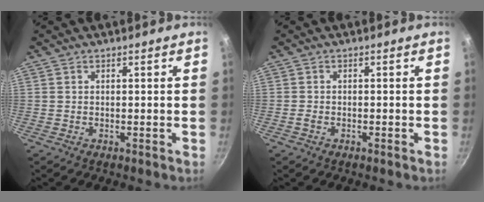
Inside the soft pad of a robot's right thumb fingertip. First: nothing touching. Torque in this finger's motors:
{"motor_torque": [0.13, -0.14, -0.22, -0.27, 0.02]}